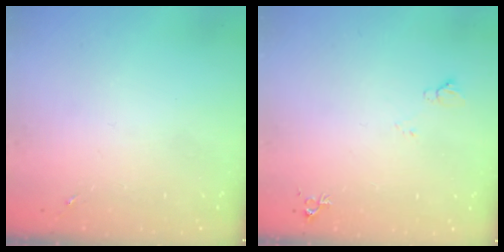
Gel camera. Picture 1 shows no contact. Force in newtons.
{"total": 5.2, "press": 5.1, "slide": 1.1}